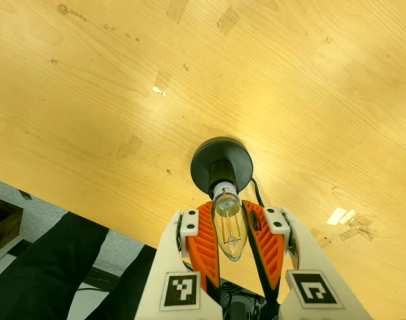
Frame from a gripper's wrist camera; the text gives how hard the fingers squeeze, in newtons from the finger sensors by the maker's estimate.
{"total": 14.6, "left": 14.4, "right": 14.9}